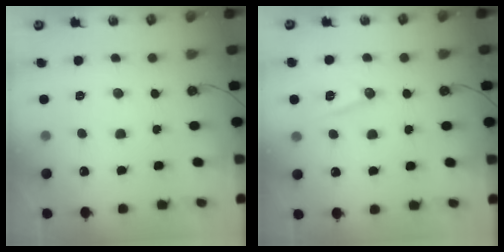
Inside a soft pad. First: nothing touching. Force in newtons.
{"total": 9.8, "press": 9.3, "slide": 3.0}